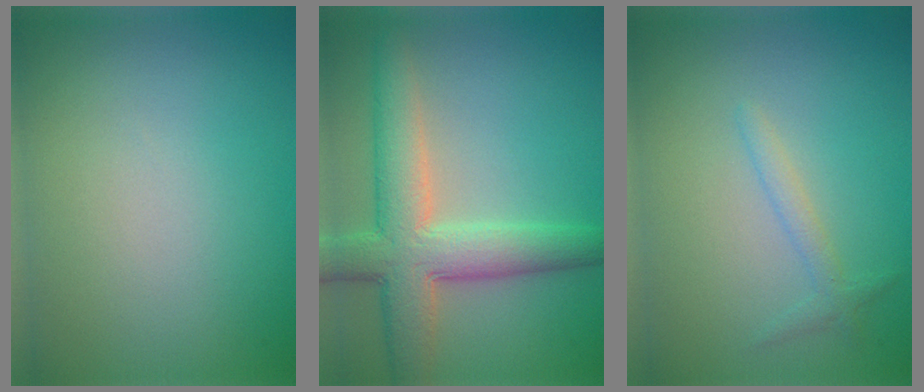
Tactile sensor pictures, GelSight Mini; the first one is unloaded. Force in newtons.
{"total": 6.9, "press": 6.9, "slide": 0.3}
{"total": 1.3, "press": 1.3, "slide": 0.0}